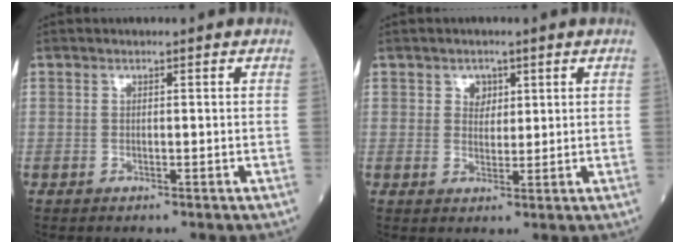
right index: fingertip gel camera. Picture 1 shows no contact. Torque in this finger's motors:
{"motor_torque": [-0.11, -0.06, 0.01, 0.02]}